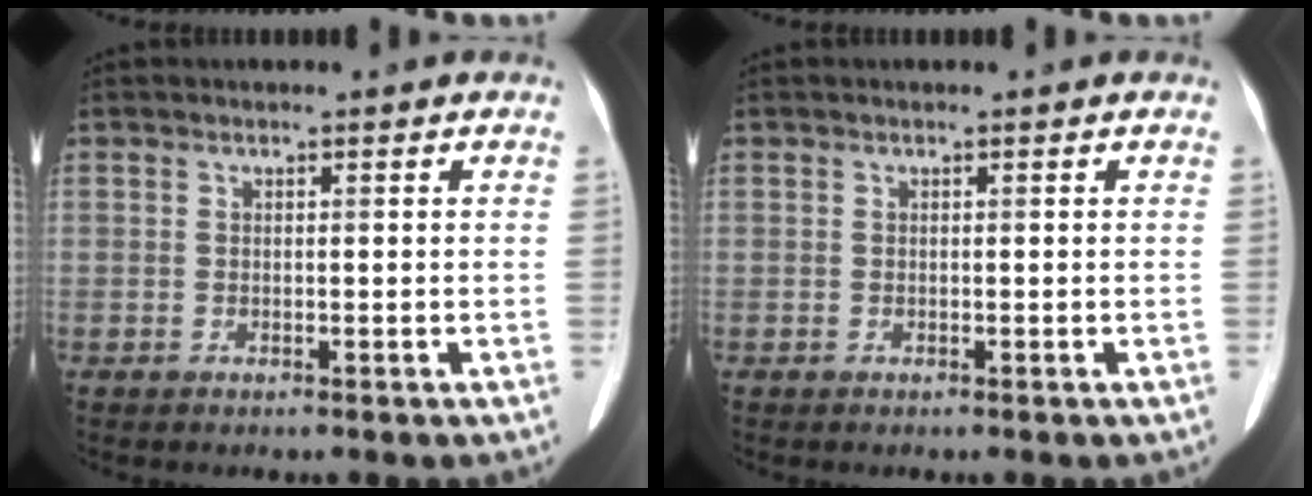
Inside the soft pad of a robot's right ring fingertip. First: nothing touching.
{"total": 0.0}